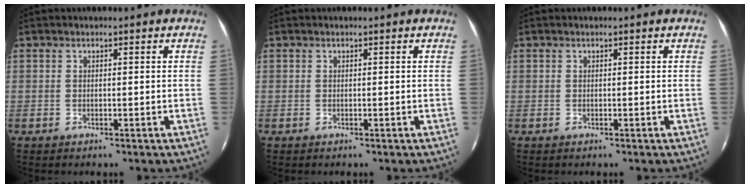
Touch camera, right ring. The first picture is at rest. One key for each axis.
{"total": 0.0}
{"total": 0.0}